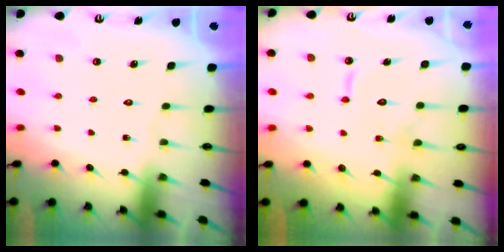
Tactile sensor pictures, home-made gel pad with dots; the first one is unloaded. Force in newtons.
{"total": 10.2, "press": 10.1, "slide": 1.0}